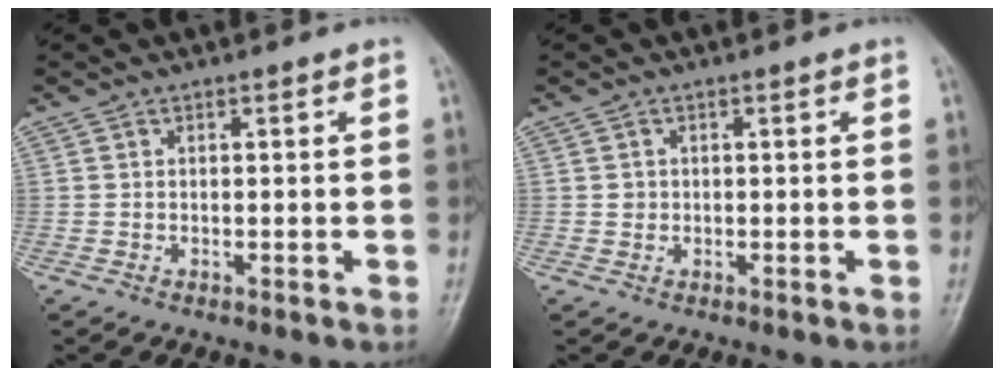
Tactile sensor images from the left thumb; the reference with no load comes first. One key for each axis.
{"total": 1.0, "fx": 0.0, "fy": 1.0, "fz": 0.2, "tx": 0.003, "ty": 0.002, "tz": 0.002}